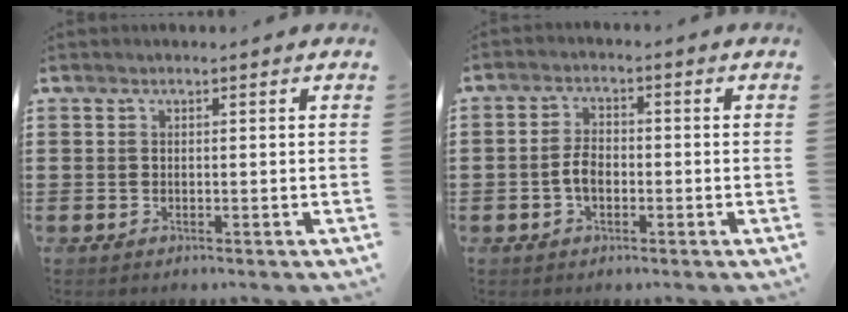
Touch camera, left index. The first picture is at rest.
{"total": 3.5, "force": [-0.8, 2.0, 2.8], "torque": [-0.067, 0.001, -0.019]}